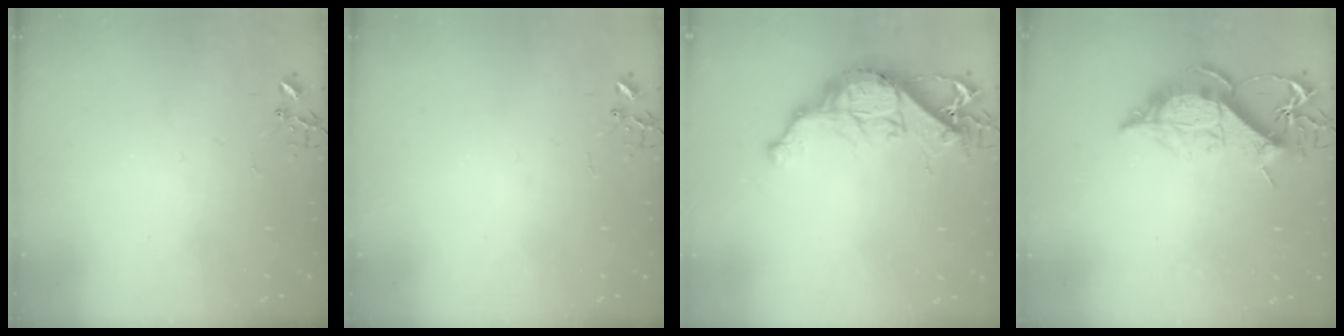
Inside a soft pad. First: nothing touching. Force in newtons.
{"total": 0.0}
{"total": 14.9, "press": 14.8, "slide": 1.0}
{"total": 14.4, "press": 14.4, "slide": 1.2}